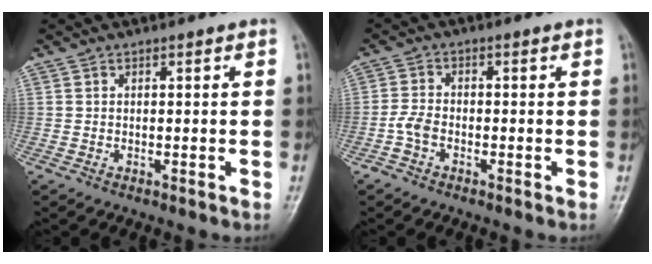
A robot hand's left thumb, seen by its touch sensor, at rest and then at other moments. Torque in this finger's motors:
{"motor_torque": [-0.03, 0.13, 0.26, 0.12, 0.02]}